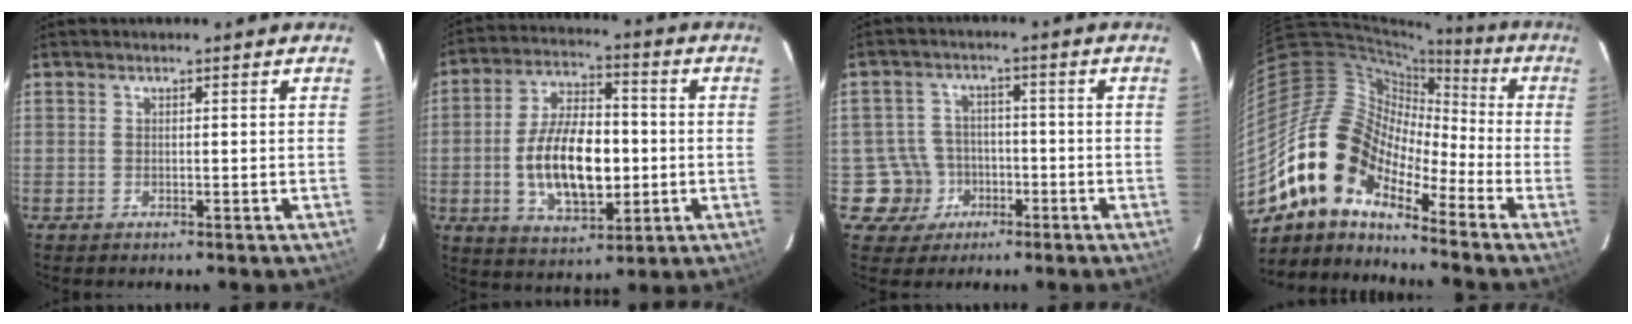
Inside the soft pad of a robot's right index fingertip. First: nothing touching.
{"total": 15.6, "force": [-2.0, 7.8, 13.4], "torque": [-0.256, 0.008, -0.025]}
{"total": 7.0, "force": [-2.8, 6.4, 0.1], "torque": [-0.020, 0.028, -0.041]}
{"total": 15.0, "force": [-10.4, 7.2, 8.1], "torque": [-0.138, 0.008, -0.218]}